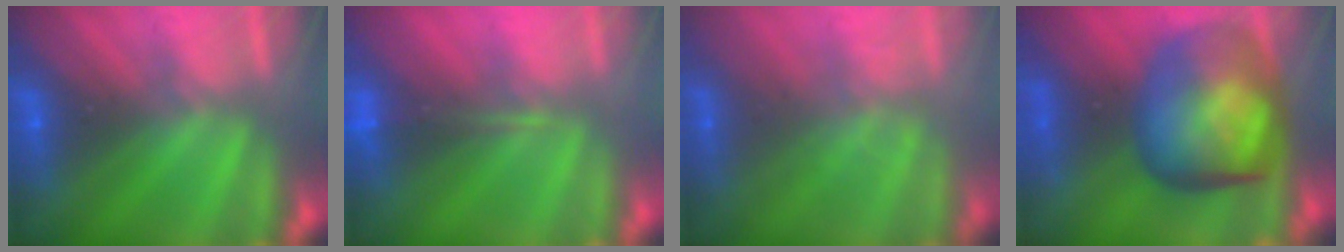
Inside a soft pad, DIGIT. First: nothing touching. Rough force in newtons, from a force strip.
{"total": 1.3}
{"total": 1.5}
{"total": 7.5}